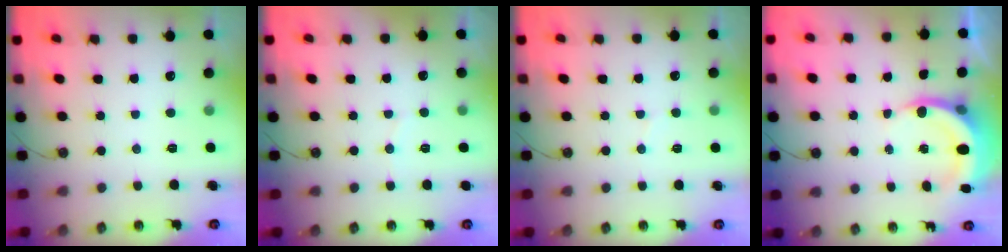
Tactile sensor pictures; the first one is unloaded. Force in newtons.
{"total": 2.3, "press": 2.0, "slide": 1.0}
{"total": 3.7, "press": 3.6, "slide": 0.3}
{"total": 6.4, "press": 6.1, "slide": 1.9}